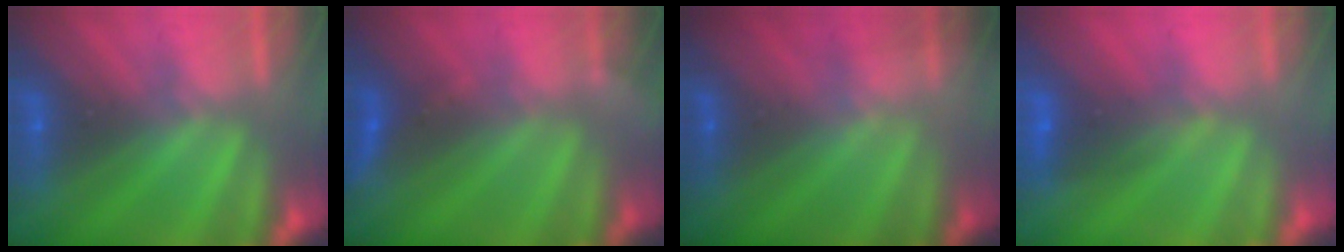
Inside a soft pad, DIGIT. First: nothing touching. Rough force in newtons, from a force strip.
{"total": 2.9}
{"total": 1.7}
{"total": 1.8}